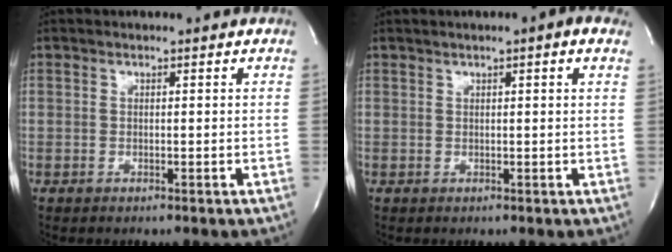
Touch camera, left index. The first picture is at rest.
{"total": 3.2, "force": [1.6, 0.3, 2.7], "torque": [-0.041, 0.013, 0.019]}